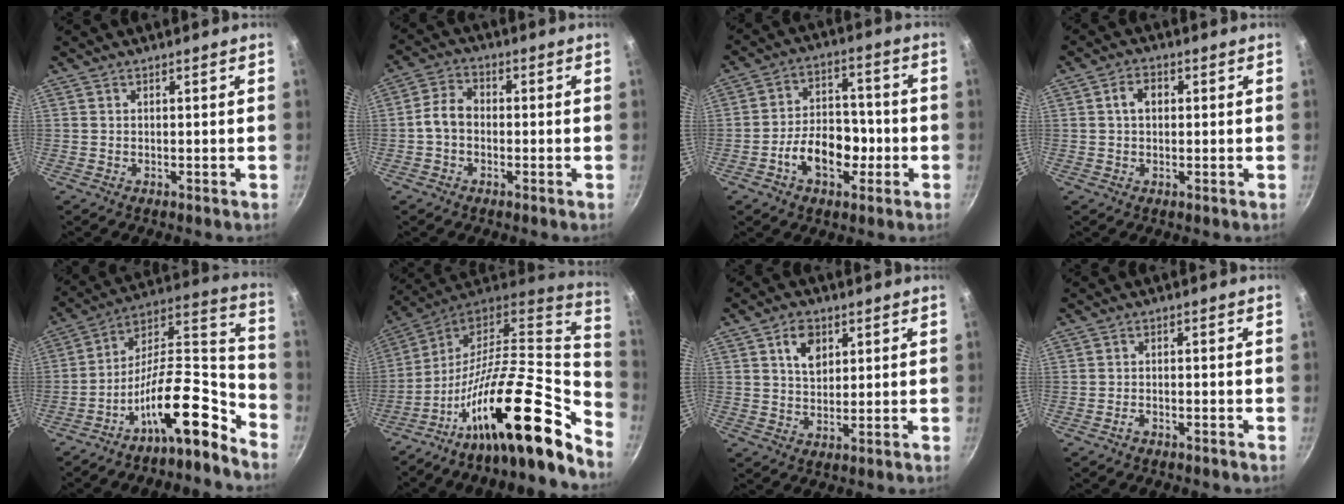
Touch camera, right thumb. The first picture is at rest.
{"total": 5.1, "force": [-0.9, 3.8, 3.3], "torque": [-0.052, 0.023, -0.029]}
{"total": 11.0, "force": [-3.6, 7.0, 7.6], "torque": [-0.094, 0.038, -0.064]}
{"total": 3.7, "force": [0.6, 2.6, 2.6], "torque": [-0.033, 0.010, 0.006]}
{"total": 16.8, "force": [-11.5, 5.0, 11.2], "torque": [-0.134, 0.117, -0.213]}
{"total": 26.7, "force": [-11.4, 8.5, 22.6], "torque": [-0.296, 0.046, -0.206]}
{"total": 5.3, "force": [2.1, 3.5, 3.4], "torque": [-0.044, -0.007, 0.035]}
{"total": 1.4, "force": [-1.3, 0.2, 0.5], "torque": [-0.018, 0.017, -0.022]}